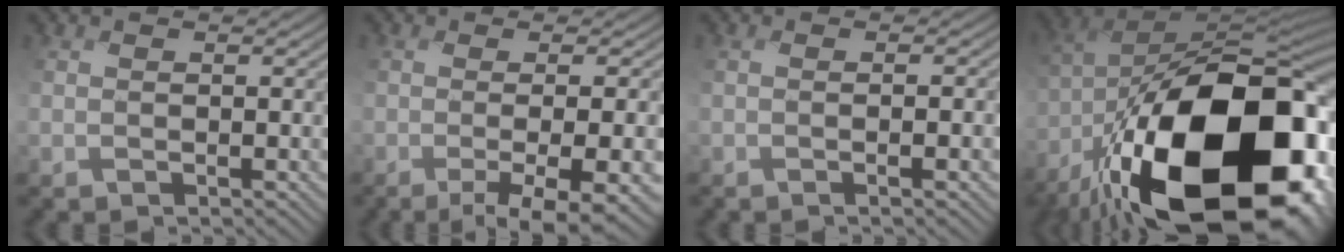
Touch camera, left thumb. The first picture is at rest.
{"total": 6.9, "force": [-2.7, 0.8, 6.3], "torque": [-0.093, 0.002, -0.024]}
{"total": 1.5, "force": [-0.3, -0.4, 1.5], "torque": [-0.026, 0.006, -0.003]}
{"total": 21.9, "force": [-10.7, 9.8, 16.5], "torque": [-0.294, -0.044, -0.148]}